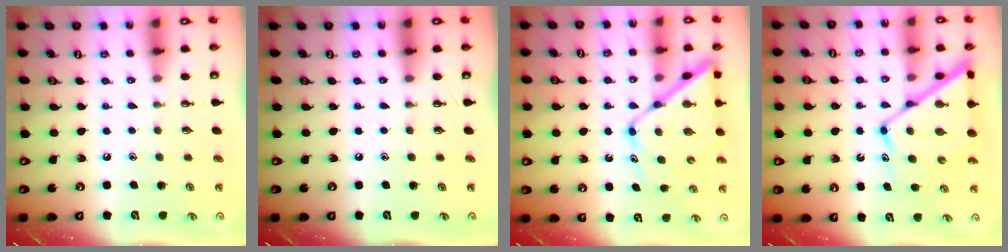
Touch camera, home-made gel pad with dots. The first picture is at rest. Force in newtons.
{"total": 0.0}
{"total": 12.6, "press": 12.6, "slide": 1.1}
{"total": 13.3, "press": 13.2, "slide": 1.3}